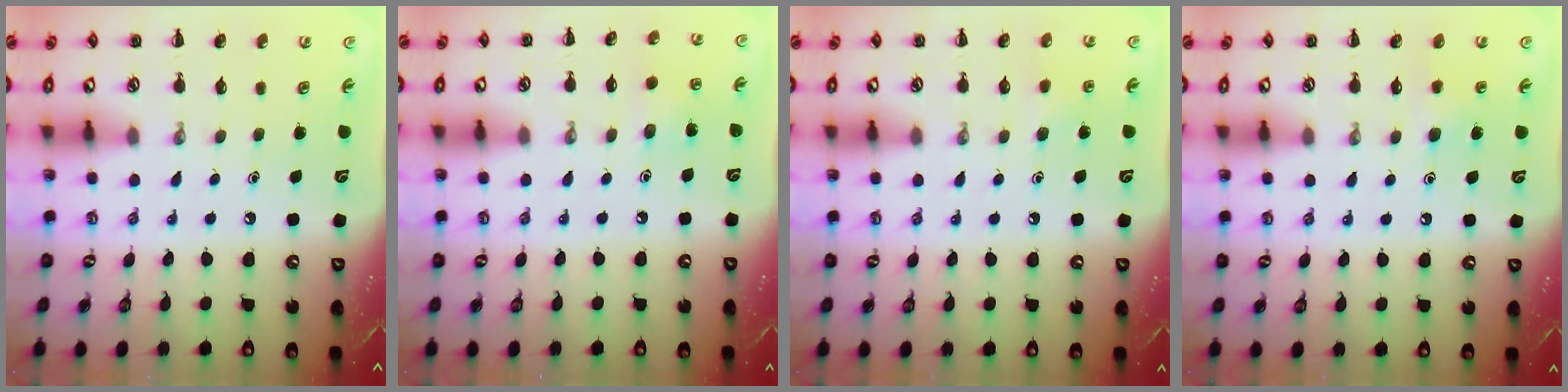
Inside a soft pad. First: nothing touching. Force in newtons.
{"total": 4.3, "press": 4.1, "slide": 1.2}
{"total": 4.3, "press": 4.1, "slide": 1.2}
{"total": 5.7, "press": 5.3, "slide": 2.0}